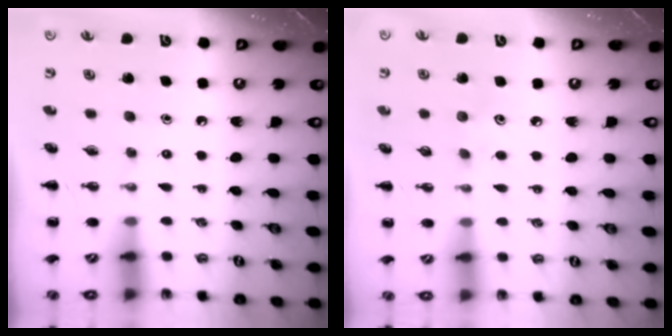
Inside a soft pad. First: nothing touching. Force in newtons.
{"total": 2.8, "press": 2.6, "slide": 0.8}